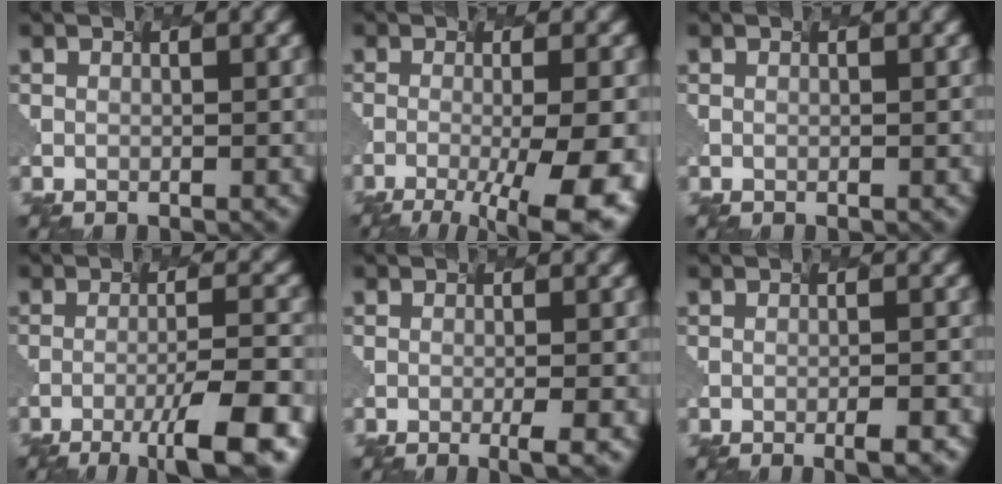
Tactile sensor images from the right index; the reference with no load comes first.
{"total": 11.4, "force": [-4.3, 3.5, 9.9], "torque": [-0.109, -0.013, -0.046]}
{"total": 0.0}
{"total": 8.1, "force": [-4.4, 1.1, 6.7], "torque": [-0.092, 0.007, -0.065]}
{"total": 2.7, "force": [-1.0, 0.4, 2.5], "torque": [-0.027, -0.001, -0.007]}
{"total": 3.0, "force": [-1.2, 0.7, 2.7], "torque": [-0.022, 0.000, -0.006]}